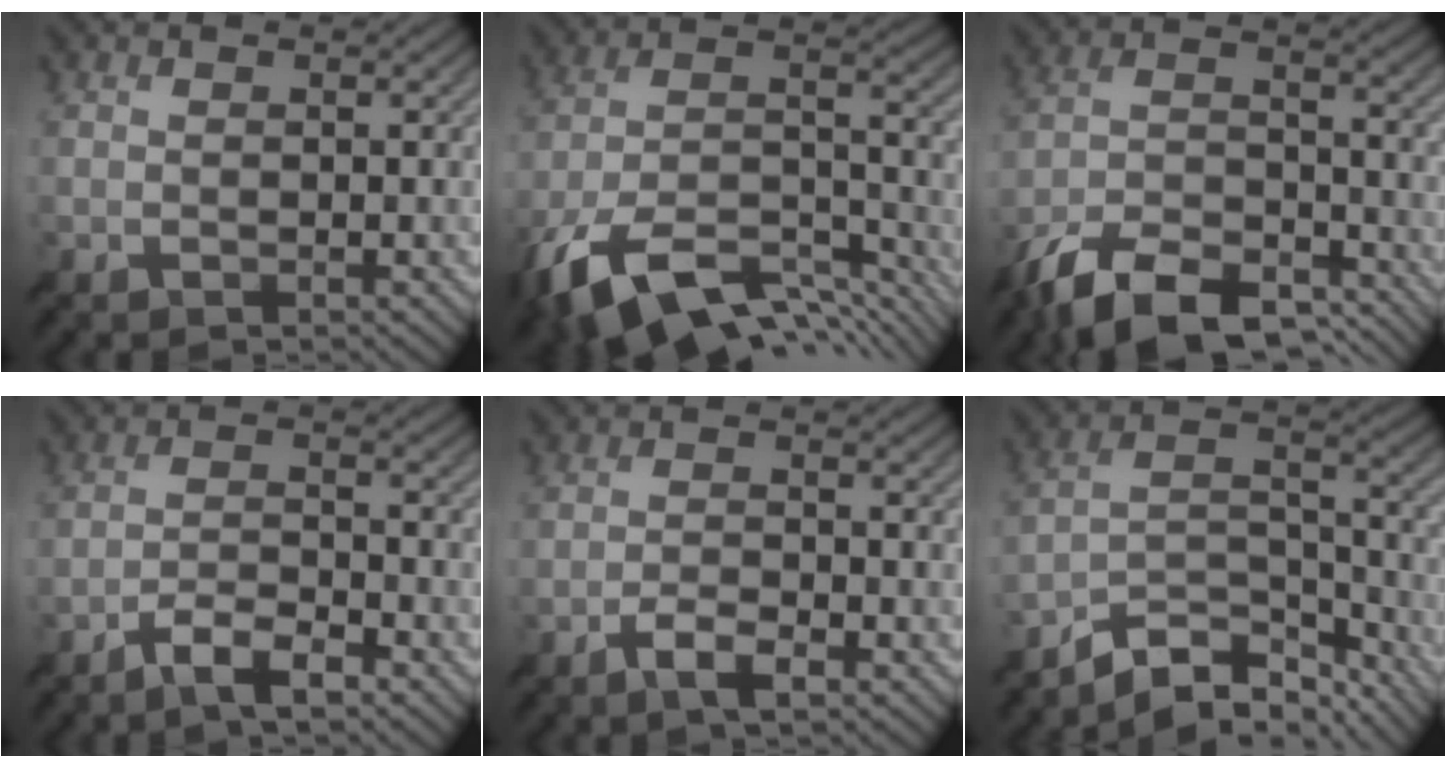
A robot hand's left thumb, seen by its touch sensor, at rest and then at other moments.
{"total": 16.3, "force": [-10.9, 6.5, 10.3], "torque": [-0.245, -0.028, -0.180]}
{"total": 13.2, "force": [-10.0, 5.0, 7.0], "torque": [-0.145, -0.001, -0.185]}
{"total": 4.4, "force": [-3.3, 0.9, 2.8], "torque": [-0.057, 0.006, -0.065]}
{"total": 2.8, "force": [-1.7, 0.6, 2.1], "torque": [-0.046, 0.005, -0.036]}
{"total": 10.2, "force": [-8.3, 3.5, 4.8], "torque": [-0.084, 0.005, -0.156]}